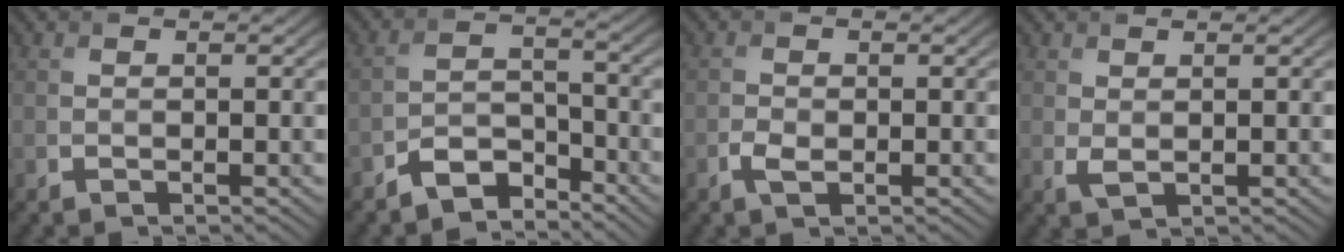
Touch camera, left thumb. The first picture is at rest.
{"total": 5.0, "force": [-4.3, 2.0, 1.6], "torque": [-0.025, 0.003, -0.085]}
{"total": 1.7, "force": [-0.6, 1.0, 1.2], "torque": [-0.028, -0.002, -0.013]}
{"total": 1.3, "force": [0.5, 0.7, 1.0], "torque": [-0.027, -0.003, 0.015]}